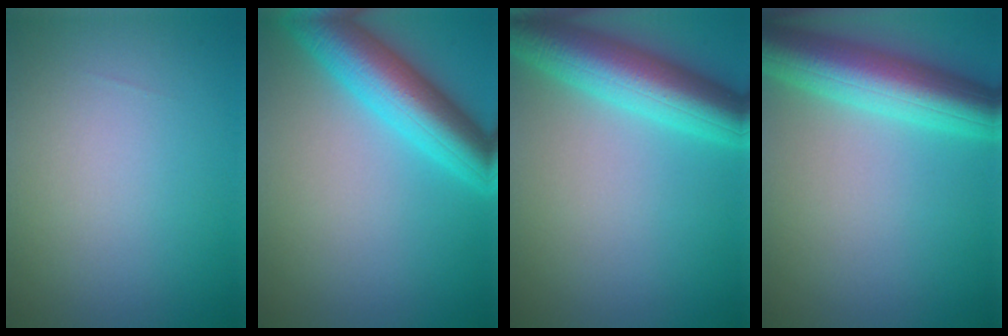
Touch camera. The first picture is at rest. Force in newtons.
{"total": 7.5, "press": 7.5, "slide": 0.3}
{"total": 8.2, "press": 8.2, "slide": 0.3}
{"total": 8.5, "press": 8.5, "slide": 0.4}